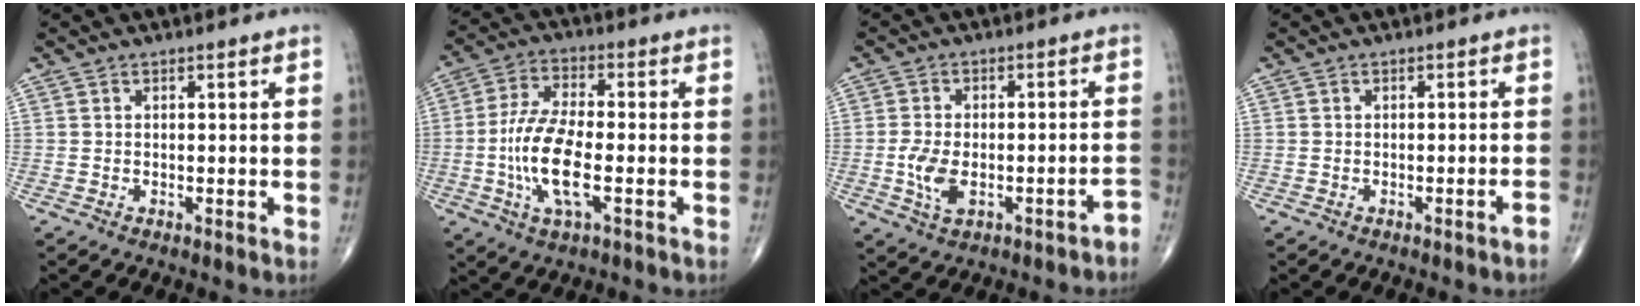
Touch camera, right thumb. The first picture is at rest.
{"total": 11.8, "force": [-2.6, 4.4, 10.6], "torque": [-0.223, 0.012, -0.051]}
{"total": 7.6, "force": [-3.1, 3.9, 5.8], "torque": [-0.089, 0.035, -0.042]}
{"total": 1.2, "force": [-1.0, 0.0, 0.7], "torque": [-0.015, 0.011, -0.012]}